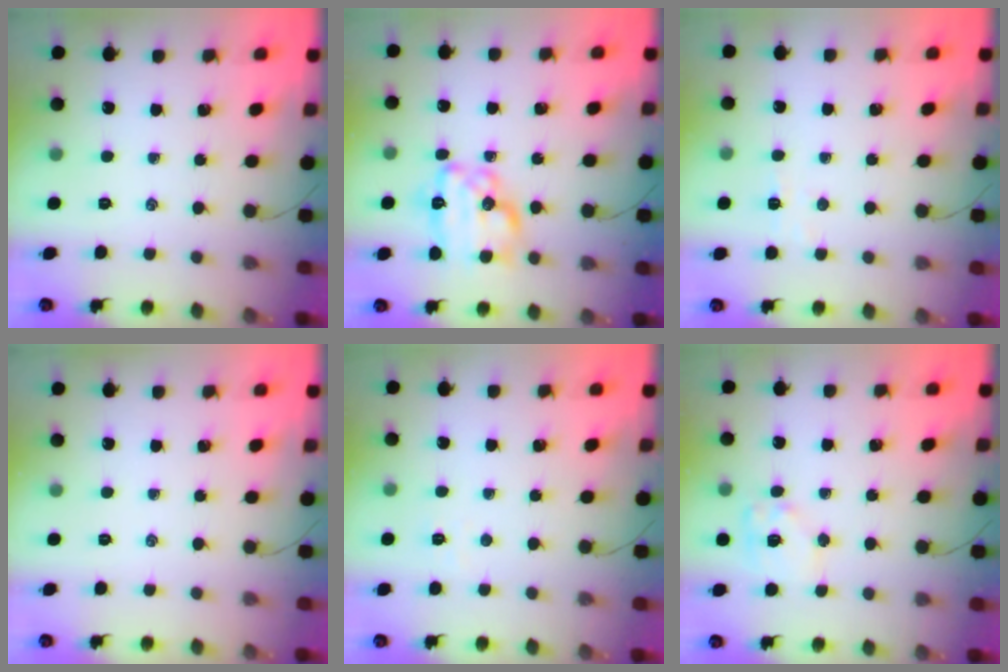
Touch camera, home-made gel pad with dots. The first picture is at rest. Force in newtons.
{"total": 15.6, "press": 15.6, "slide": 1.0}
{"total": 3.6, "press": 3.4, "slide": 1.1}
{"total": 0.0}
{"total": 1.8, "press": 1.7, "slide": 0.5}
{"total": 9.8, "press": 9.7, "slide": 1.3}